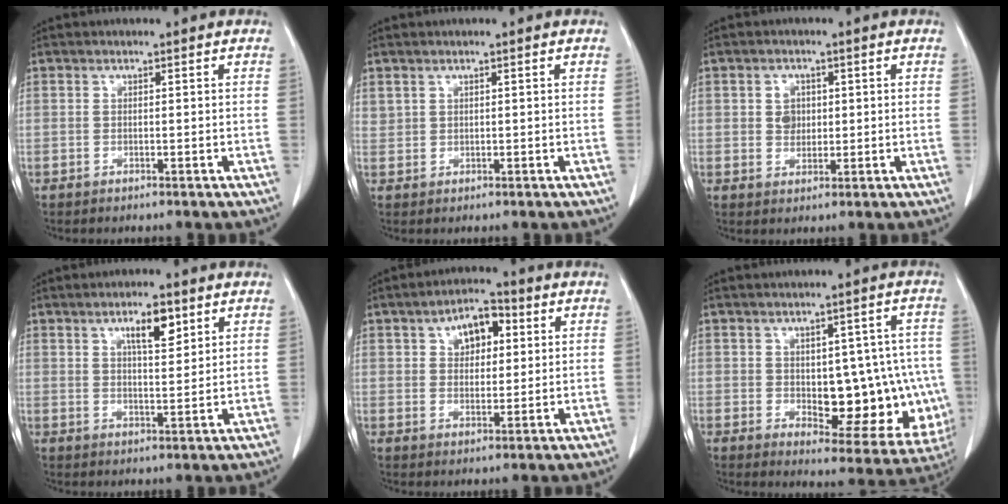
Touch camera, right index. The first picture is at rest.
{"total": 1.9, "force": [0.9, 1.6, 0.5], "torque": [-0.014, 0.015, 0.024]}
{"total": 3.6, "force": [0.5, 3.0, 2.0], "torque": [-0.033, 0.011, 0.016]}
{"total": 6.0, "force": [3.1, 1.8, 4.9], "torque": [-0.083, 0.001, 0.053]}
{"total": 8.3, "force": [2.8, 4.9, 6.1], "torque": [-0.108, 0.024, 0.047]}
{"total": 18.1, "force": [-1.9, 8.7, 15.7], "torque": [-0.178, 0.022, 0.005]}